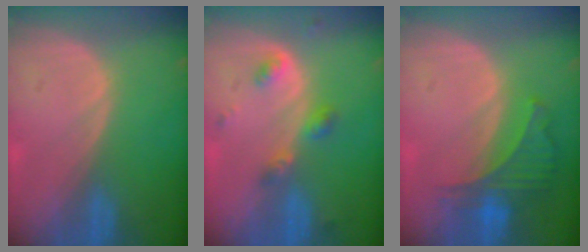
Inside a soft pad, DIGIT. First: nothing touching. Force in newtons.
{"total": 4.2, "press": 3.9, "slide": 1.5}
{"total": 6.4, "press": 5.9, "slide": 2.3}